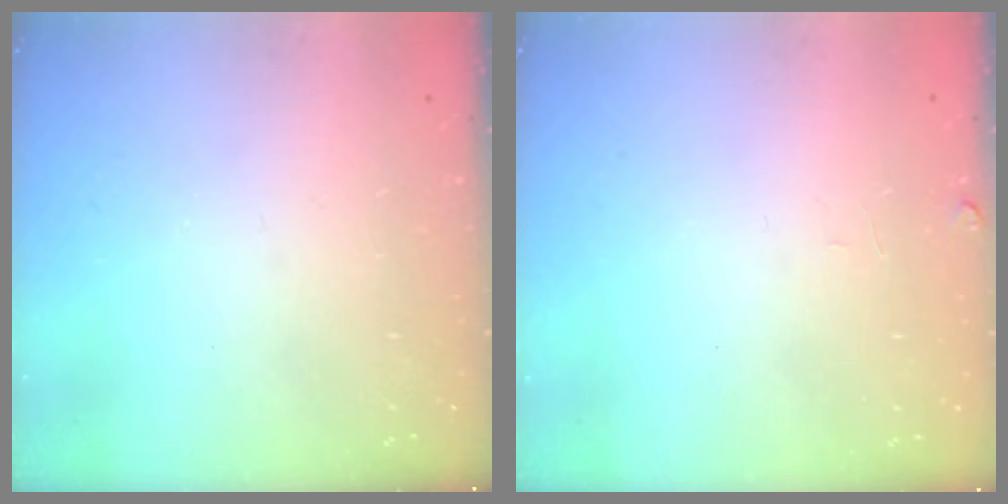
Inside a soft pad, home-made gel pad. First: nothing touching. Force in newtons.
{"total": 1.3, "press": 1.2, "slide": 0.5}